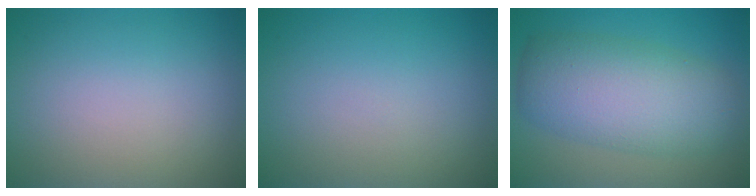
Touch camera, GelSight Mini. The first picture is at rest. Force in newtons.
{"total": 0.0}
{"total": 8.0, "press": 8.0, "slide": 0.3}